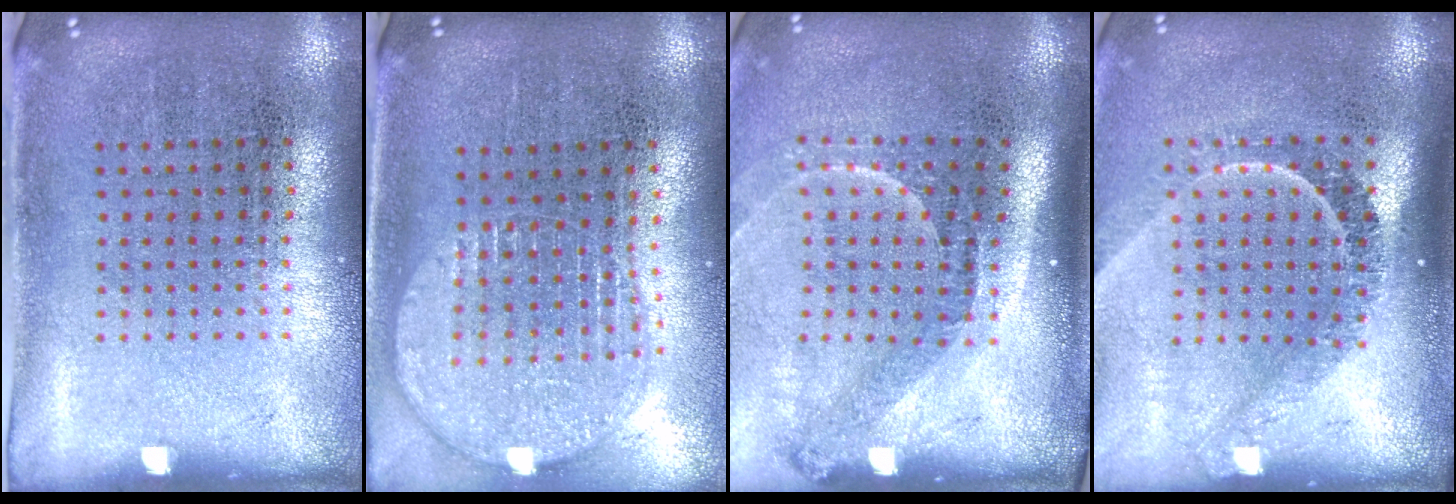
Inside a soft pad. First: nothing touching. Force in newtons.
{"total": 1.7, "press": 1.5, "slide": 0.9}
{"total": 2.2, "press": 1.5, "slide": 1.6}
{"total": 2.2, "press": 1.6, "slide": 1.5}